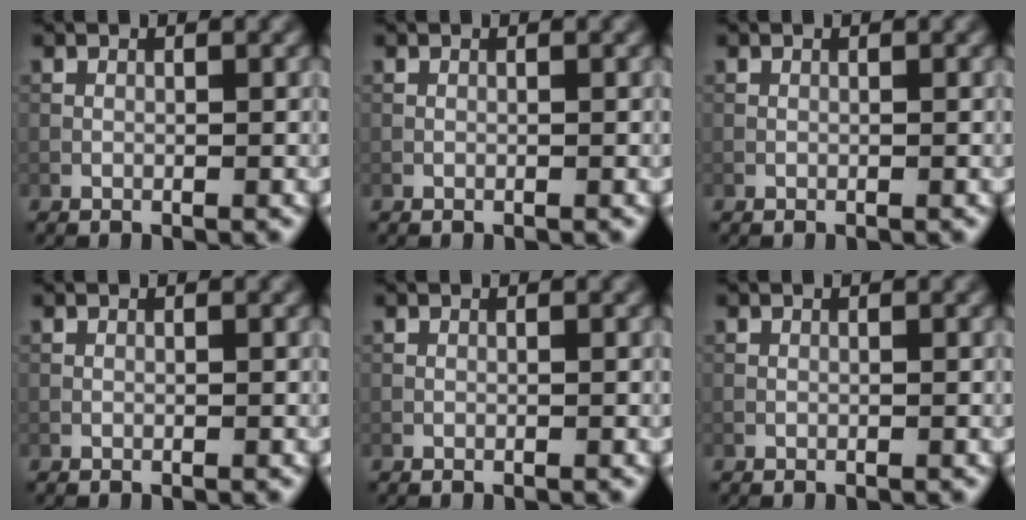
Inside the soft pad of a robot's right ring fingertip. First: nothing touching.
{"total": 0.0}
{"total": 0.0}
{"total": 0.0}
{"total": 0.0}
{"total": 0.0}